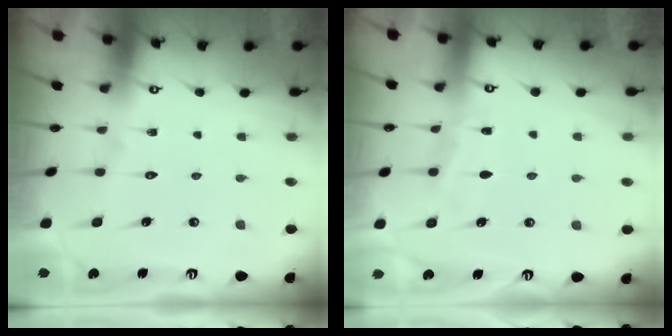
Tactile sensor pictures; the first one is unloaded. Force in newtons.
{"total": 4.8, "press": 4.8, "slide": 0.6}